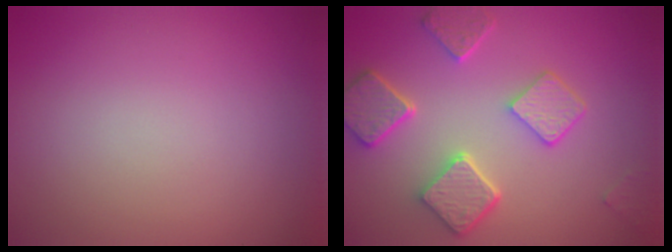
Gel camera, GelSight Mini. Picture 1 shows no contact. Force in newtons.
{"total": 5.8, "press": 4.5, "slide": 3.6}